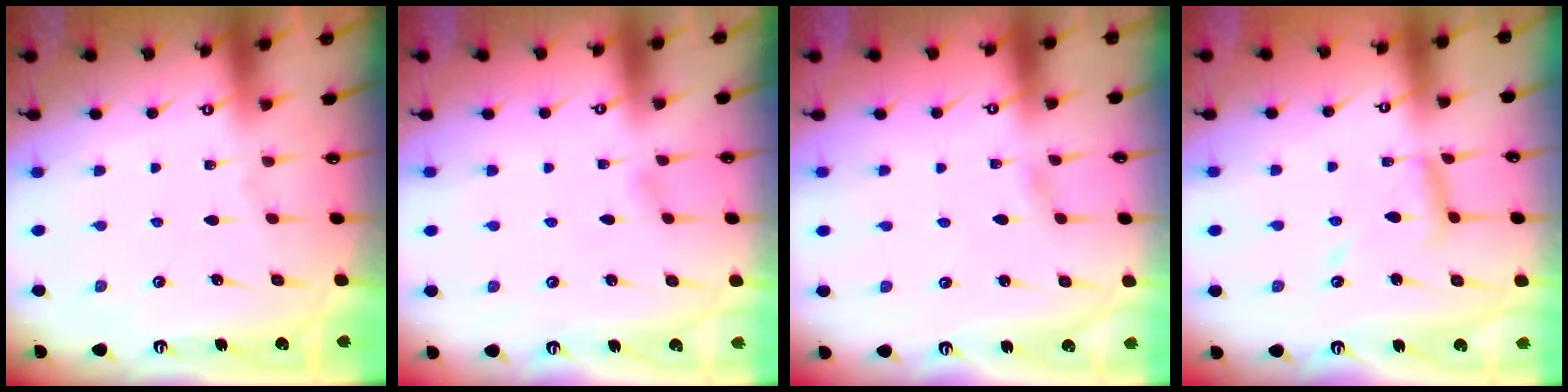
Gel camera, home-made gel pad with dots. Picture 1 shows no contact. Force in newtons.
{"total": 2.8, "press": 2.8, "slide": 0.3}
{"total": 1.8, "press": 1.8, "slide": 0.2}
{"total": 10.4, "press": 10.4, "slide": 0.7}